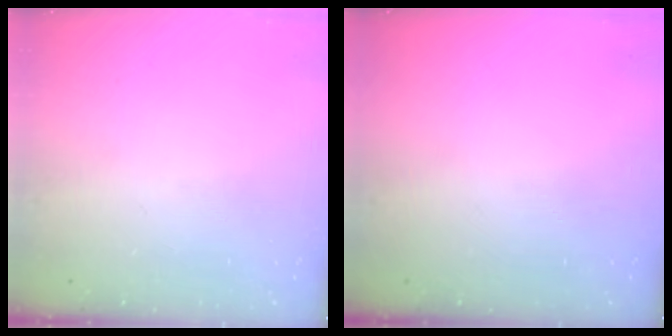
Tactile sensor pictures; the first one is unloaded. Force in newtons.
{"total": 0.0}